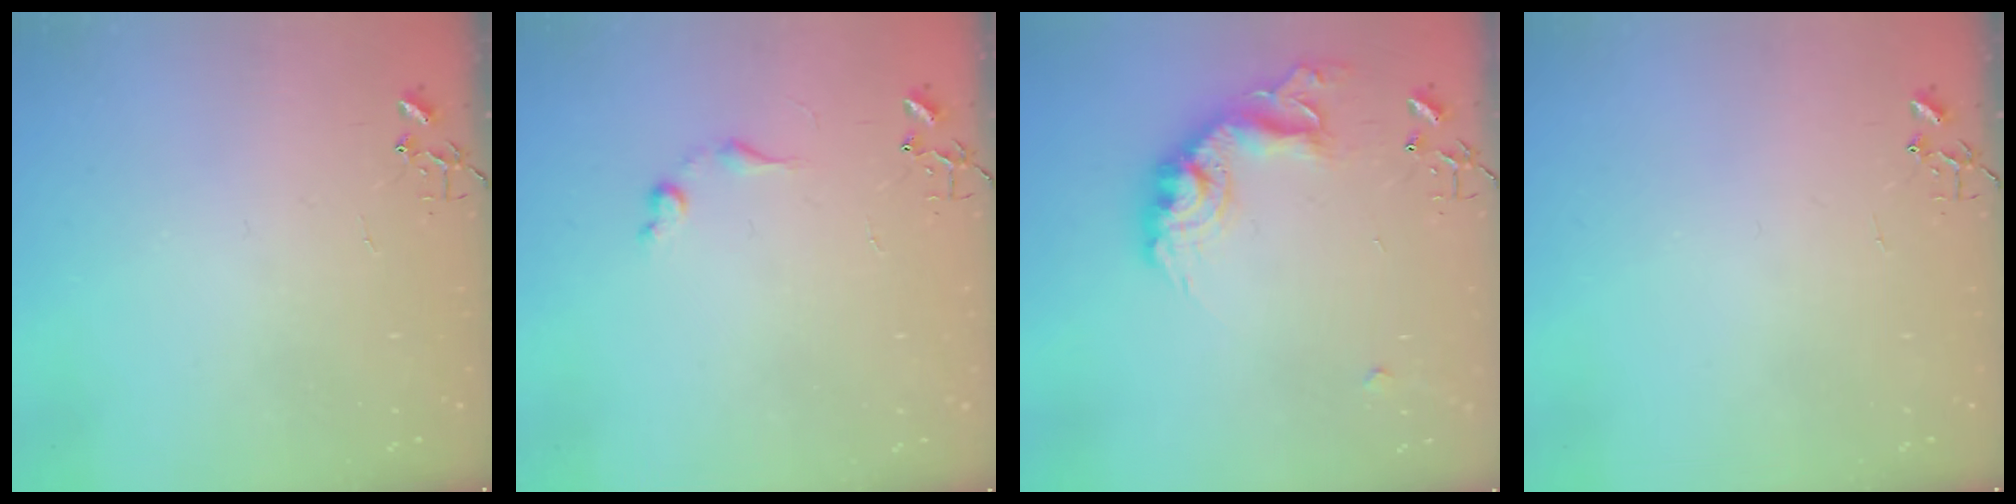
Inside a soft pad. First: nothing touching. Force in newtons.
{"total": 6.7, "press": 6.6, "slide": 0.9}
{"total": 16.8, "press": 16.8, "slide": 0.8}
{"total": 0.0}